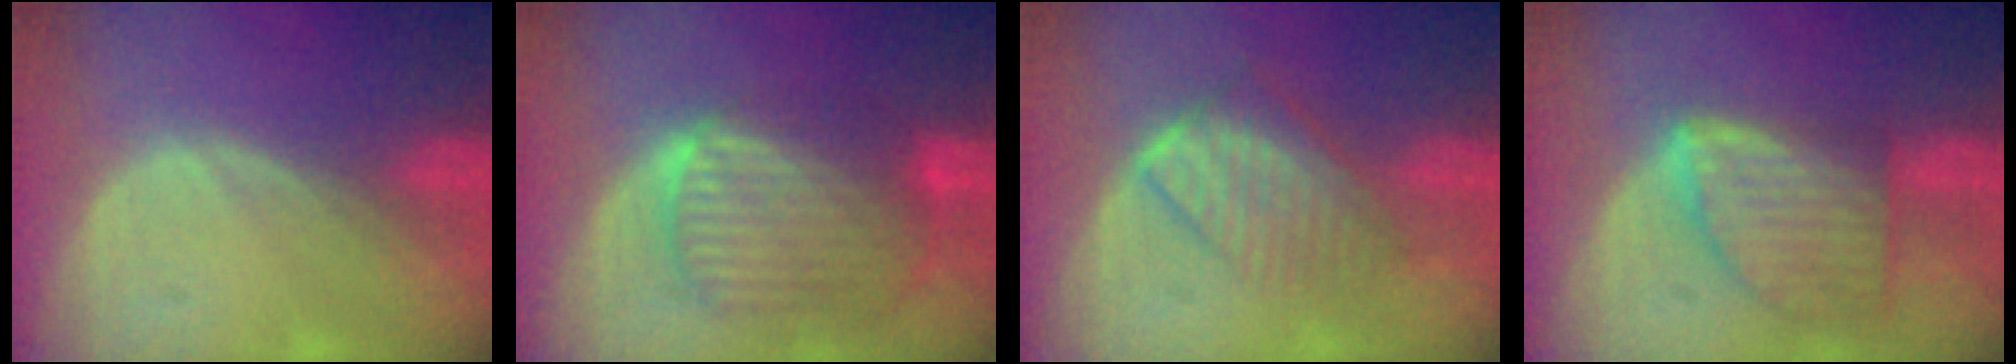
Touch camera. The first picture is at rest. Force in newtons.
{"total": 10.3, "press": 8.6, "slide": 5.6}
{"total": 6.3, "press": 6.1, "slide": 1.2}
{"total": 8.3, "press": 7.5, "slide": 3.5}